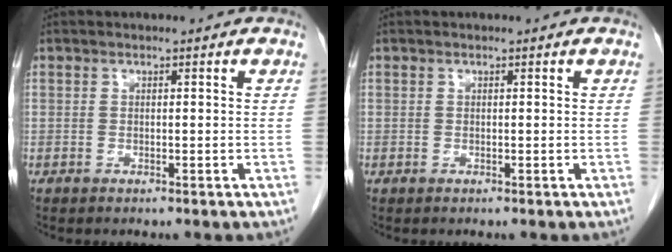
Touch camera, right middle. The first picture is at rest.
{"total": 0.0}